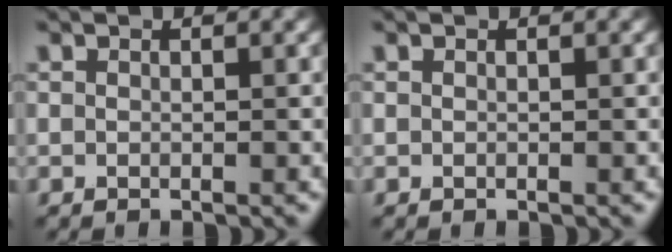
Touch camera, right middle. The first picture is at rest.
{"total": 0.0}